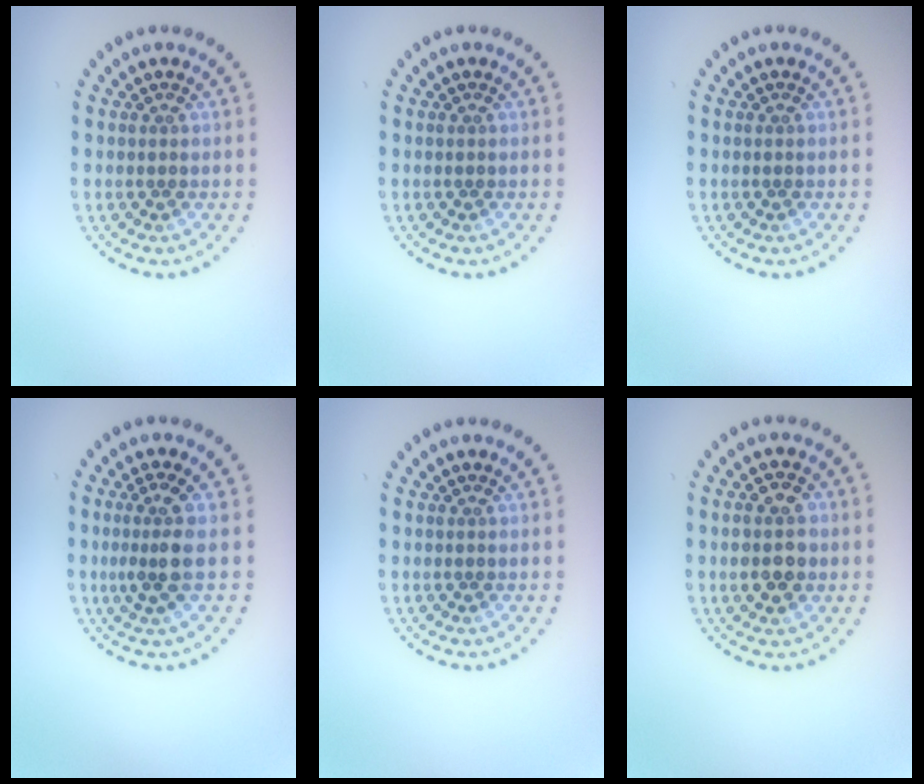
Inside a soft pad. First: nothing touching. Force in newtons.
{"total": 0.0}
{"total": 0.0}
{"total": 2.9, "press": 2.4, "slide": 1.6}
{"total": 0.0}
{"total": 3.4, "press": 3.4, "slide": 0.2}